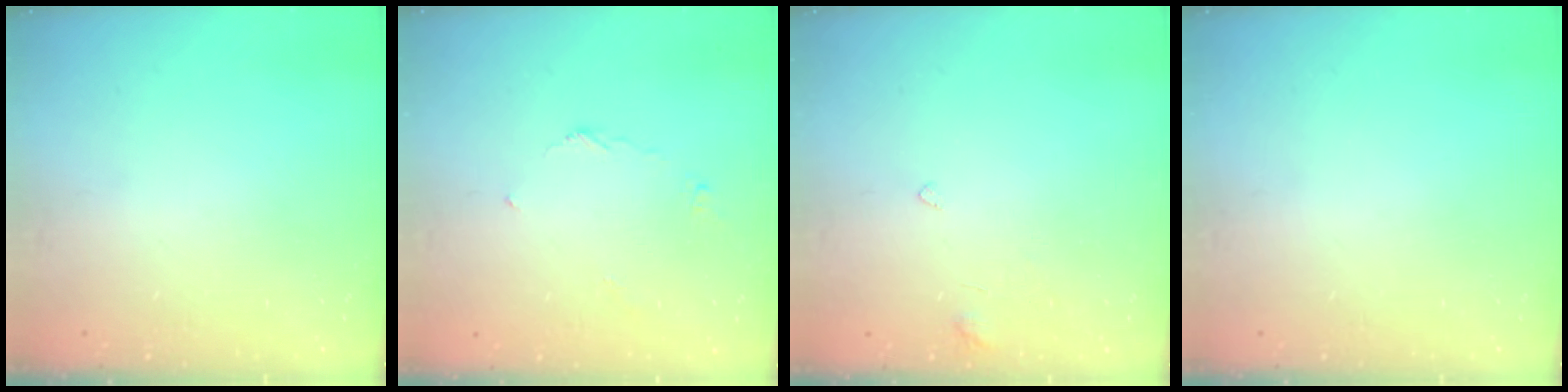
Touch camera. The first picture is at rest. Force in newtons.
{"total": 2.7, "press": 2.7, "slide": 0.3}
{"total": 3.3, "press": 3.3, "slide": 0.2}
{"total": 0.0}